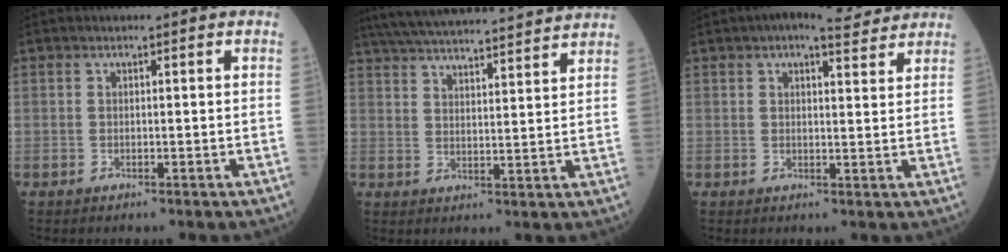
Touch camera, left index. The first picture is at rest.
{"total": 21.4, "force": [19.8, 1.3, 8.2], "torque": [-0.144, 0.025, 0.283]}
{"total": 6.5, "force": [5.4, 2.0, 3.2], "torque": [-0.050, 0.024, 0.068]}